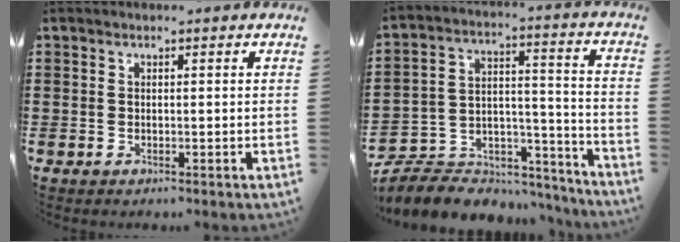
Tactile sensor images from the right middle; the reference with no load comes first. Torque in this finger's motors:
{"motor_torque": [0.51, -0.07, 0.40, 0.05]}